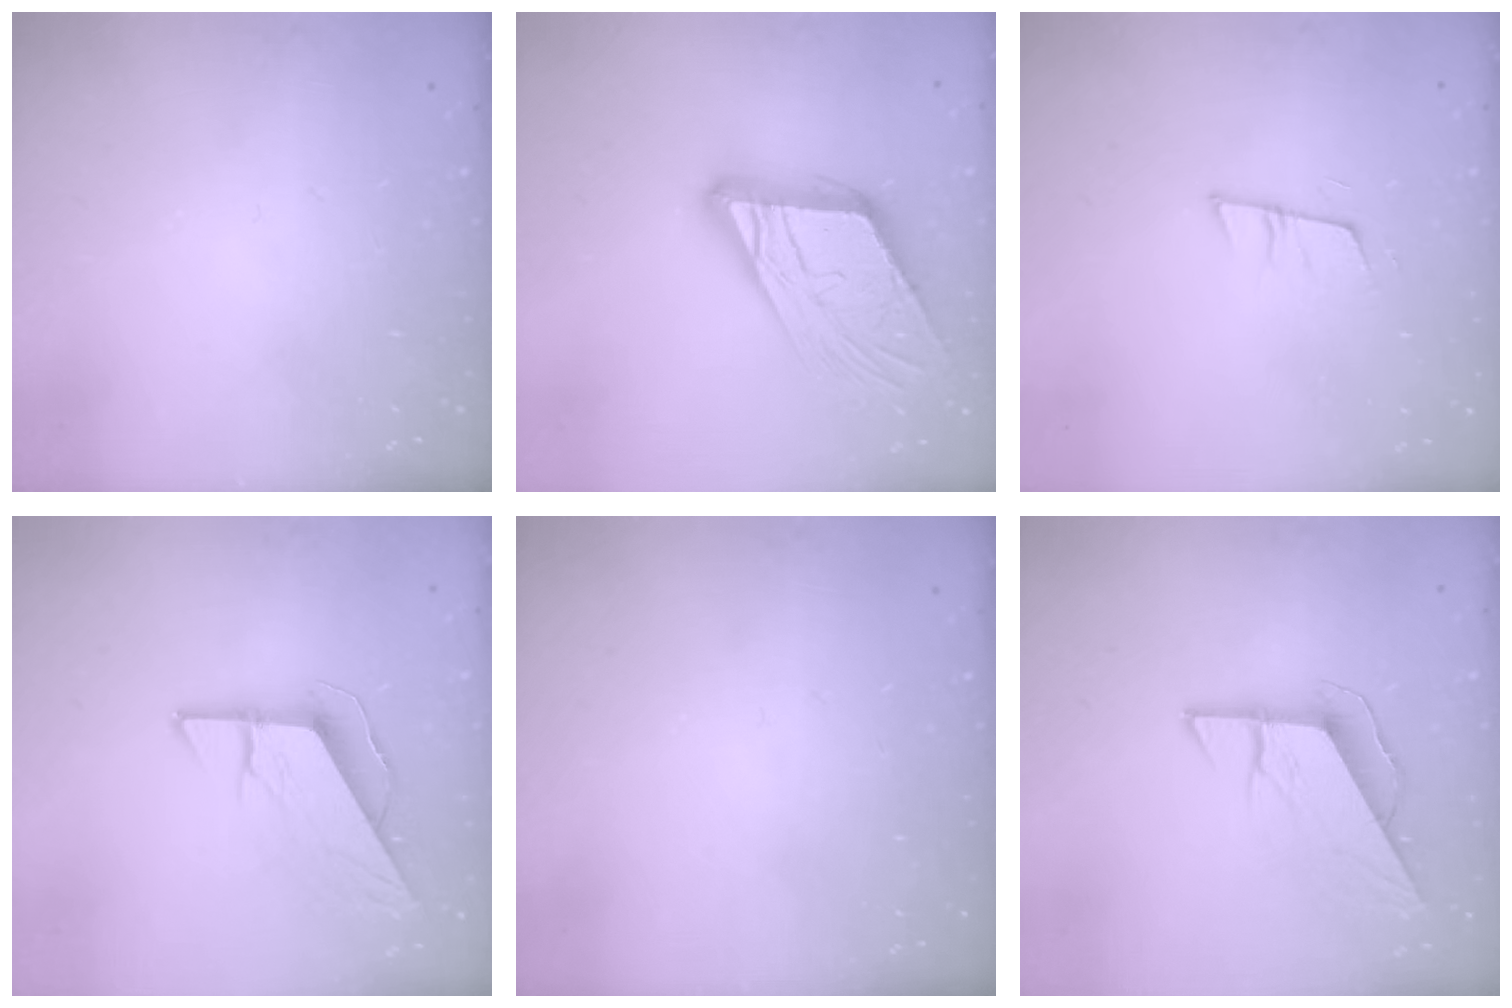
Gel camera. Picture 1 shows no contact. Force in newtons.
{"total": 15.7, "press": 15.6, "slide": 1.8}
{"total": 7.9, "press": 7.3, "slide": 3.0}
{"total": 8.8, "press": 8.8, "slide": 0.5}
{"total": 0.0}
{"total": 8.4, "press": 8.4, "slide": 0.4}